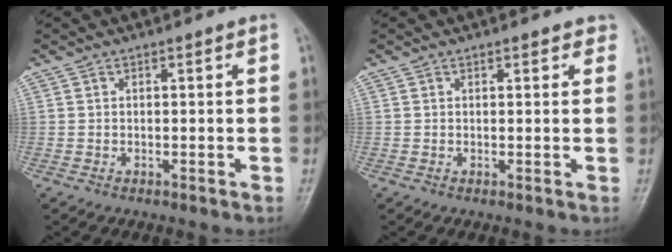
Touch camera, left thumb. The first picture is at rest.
{"total": 1.7, "force": [1.2, 0.8, 0.9], "torque": [0.003, -0.003, 0.008]}